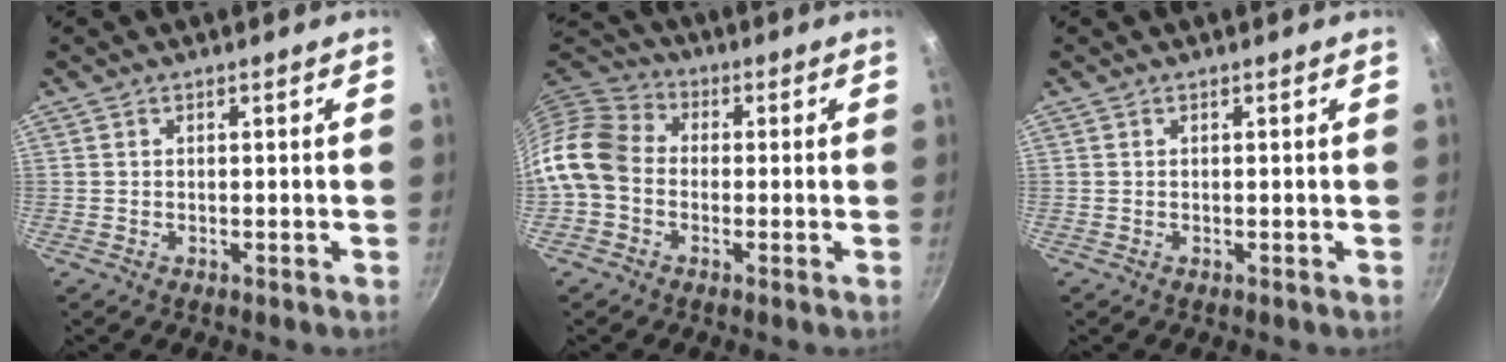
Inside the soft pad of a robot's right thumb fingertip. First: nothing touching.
{"total": 11.5, "force": [-2.0, 9.0, 6.8], "torque": [-0.113, 0.031, -0.062]}
{"total": 0.0}